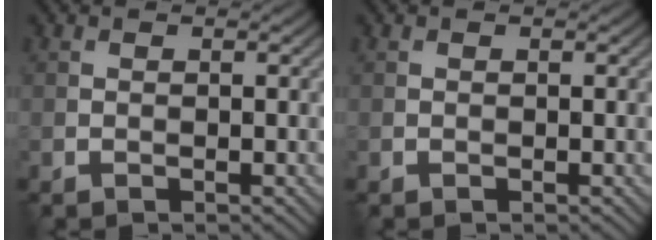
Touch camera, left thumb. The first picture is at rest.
{"total": 0.0}